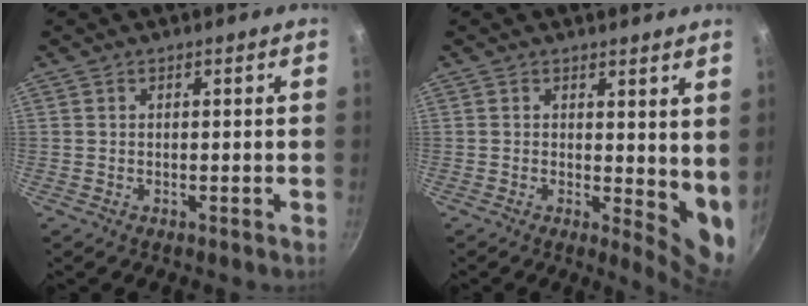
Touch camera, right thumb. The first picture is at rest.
{"total": 6.7, "force": [1.4, 3.2, 5.8], "torque": [-0.065, -0.021, 0.020]}